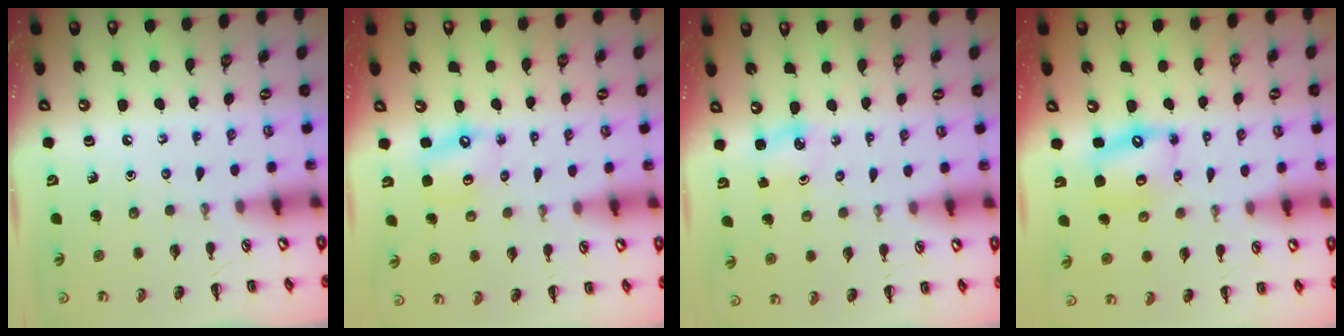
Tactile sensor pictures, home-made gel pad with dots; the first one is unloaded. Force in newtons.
{"total": 6.6, "press": 6.5, "slide": 1.2}
{"total": 2.2, "press": 2.2, "slide": 0.3}
{"total": 12.0, "press": 11.6, "slide": 3.1}